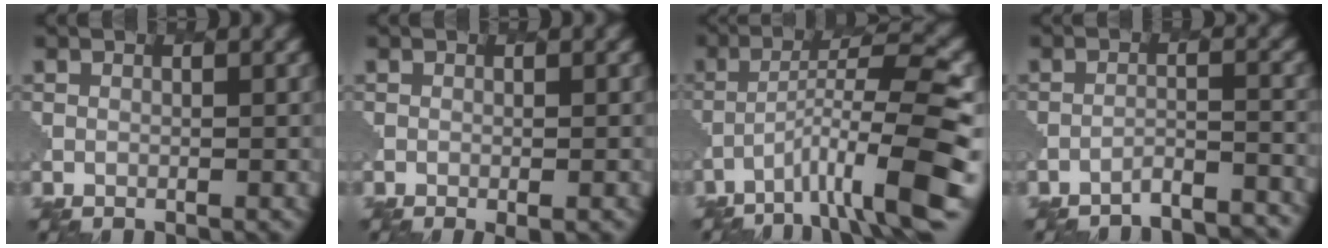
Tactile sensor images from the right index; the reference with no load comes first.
{"total": 1.9, "force": [-0.7, 0.6, 1.7], "torque": [-0.012, 0.000, -0.001]}
{"total": 9.5, "force": [-4.8, 1.3, 8.1], "torque": [-0.126, 0.015, -0.081]}
{"total": 4.7, "force": [-4.6, 0.5, 1.1], "torque": [-0.014, 0.000, -0.071]}